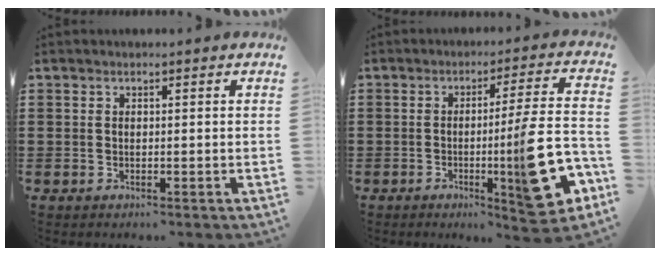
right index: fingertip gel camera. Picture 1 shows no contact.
{"total": 12.2, "force": [-3.2, 0.8, 11.8], "torque": [-0.170, -0.024, -0.056]}